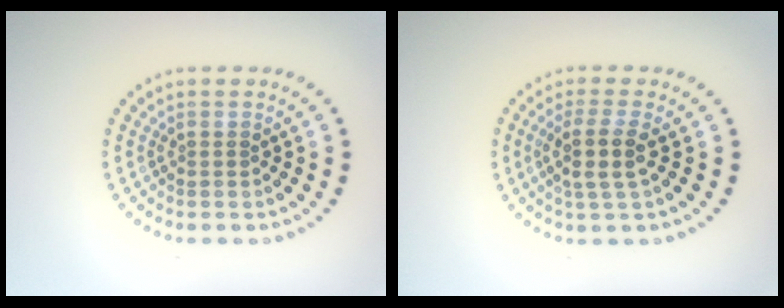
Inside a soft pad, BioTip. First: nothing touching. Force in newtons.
{"total": 2.8, "press": 2.3, "slide": 1.6}